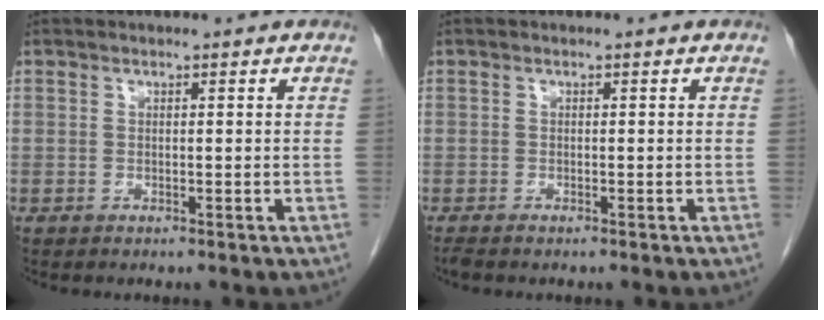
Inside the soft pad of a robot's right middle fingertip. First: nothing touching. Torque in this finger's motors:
{"motor_torque": [-0.09, 0.13, 0.00, 0.00]}